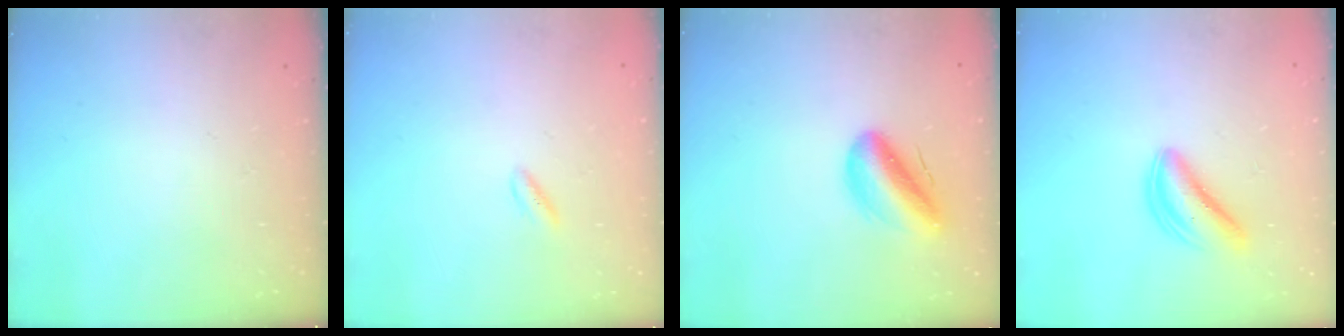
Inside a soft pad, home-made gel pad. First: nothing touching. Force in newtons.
{"total": 1.6, "press": 1.3, "slide": 0.8}
{"total": 10.9, "press": 10.5, "slide": 3.1}
{"total": 6.0, "press": 6.0, "slide": 0.2}